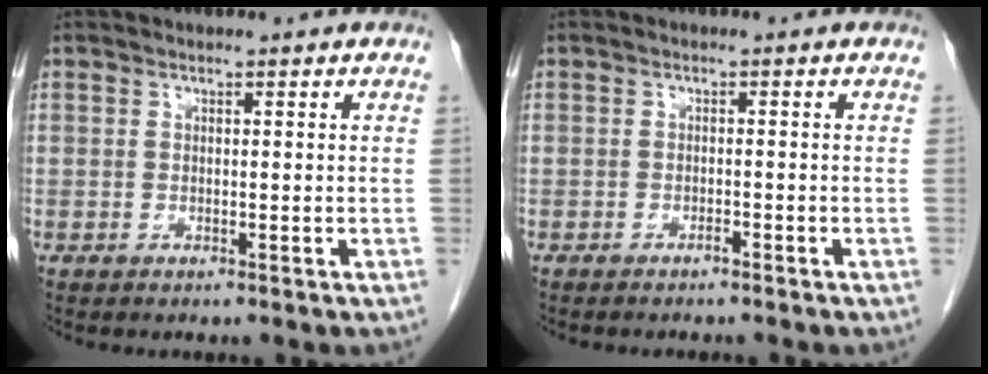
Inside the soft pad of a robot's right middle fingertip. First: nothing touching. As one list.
[{"total": 1.4, "force": [-1.3, 0.0, 0.5], "torque": [-0.012, 0.000, -0.017]}]